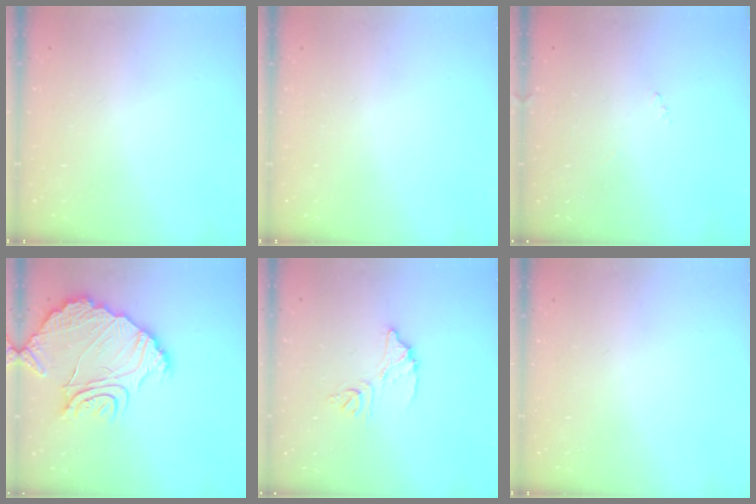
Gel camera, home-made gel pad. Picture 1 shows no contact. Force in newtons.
{"total": 0.0}
{"total": 6.7, "press": 6.7, "slide": 0.6}
{"total": 15.4, "press": 15.4, "slide": 1.0}
{"total": 9.1, "press": 9.1, "slide": 0.7}
{"total": 0.0}